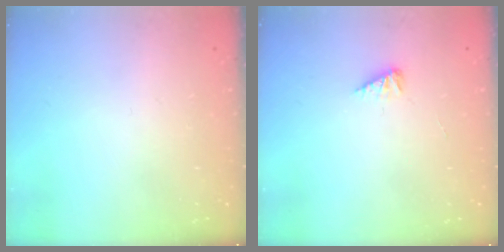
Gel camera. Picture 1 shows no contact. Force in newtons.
{"total": 2.2, "press": 2.2, "slide": 0.3}